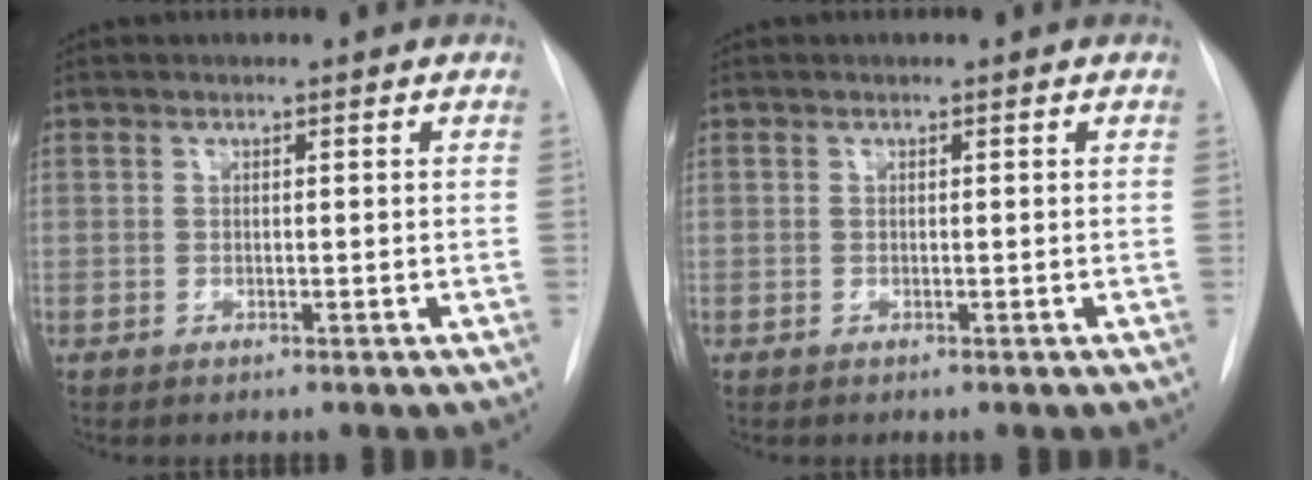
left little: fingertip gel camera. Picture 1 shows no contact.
{"total": 0.0}